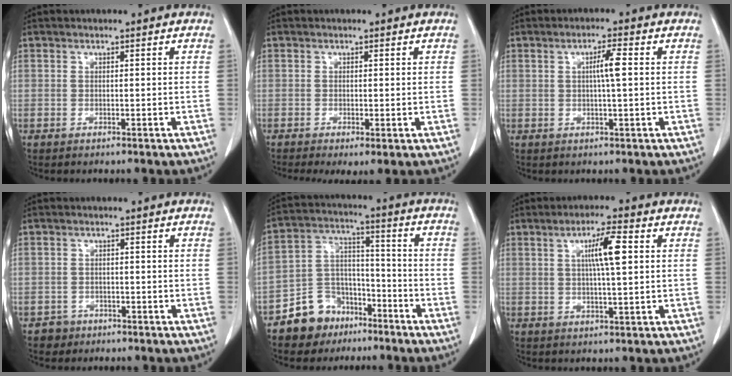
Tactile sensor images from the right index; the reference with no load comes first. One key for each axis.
{"total": 3.1, "fx": -1.2, "fy": 1.0, "fz": 2.7, "tx": -0.043, "ty": -0.011, "tz": -0.017}
{"total": 2.3, "fx": 0.2, "fy": 0.0, "fz": 2.3, "tx": -0.039, "ty": 0.002, "tz": 0.003}
{"total": 2.3, "fx": -1.3, "fy": 1.8, "fz": -0.3, "tx": 0.006, "ty": 0.011, "tz": -0.024}
{"total": 9.9, "fx": -6.7, "fy": 6.9, "fz": 2.0, "tx": -0.038, "ty": 0.037, "tz": -0.117}
{"total": 6.2, "fx": 1.5, "fy": 0.3, "fz": 6.0, "tx": -0.105, "ty": 0.003, "tz": 0.025}